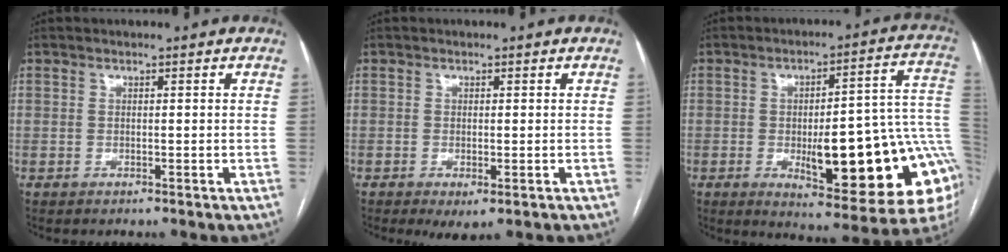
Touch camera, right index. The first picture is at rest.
{"total": 2.9, "force": [-1.5, 0.8, 2.3], "torque": [-0.034, -0.006, -0.016]}
{"total": 22.9, "force": [-4.7, 5.4, 21.7], "torque": [-0.198, 0.018, -0.046]}